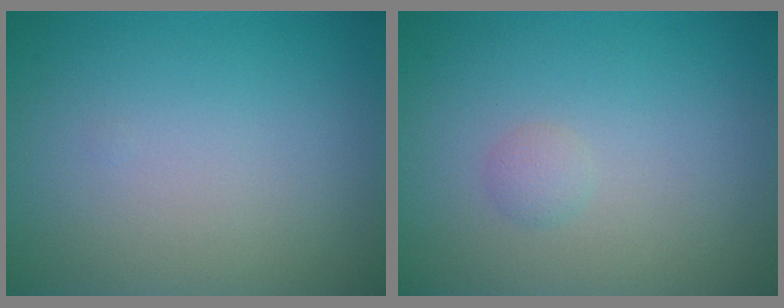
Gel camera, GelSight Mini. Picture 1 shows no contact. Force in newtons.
{"total": 0.8, "press": 0.8, "slide": 0.1}